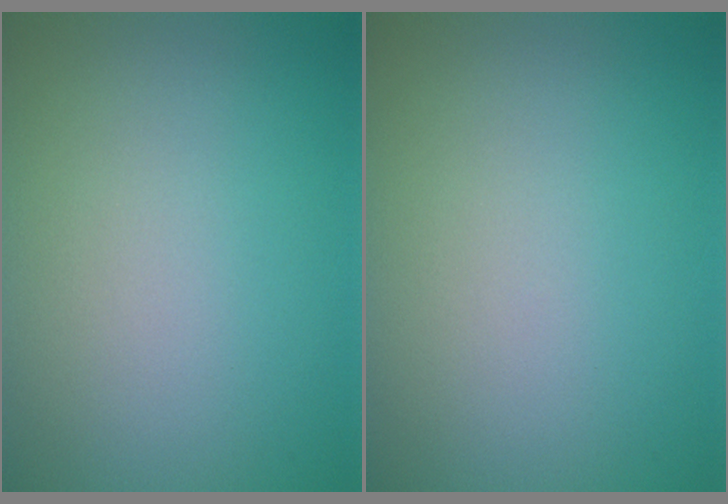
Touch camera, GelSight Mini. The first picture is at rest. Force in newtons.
{"total": 0.0}